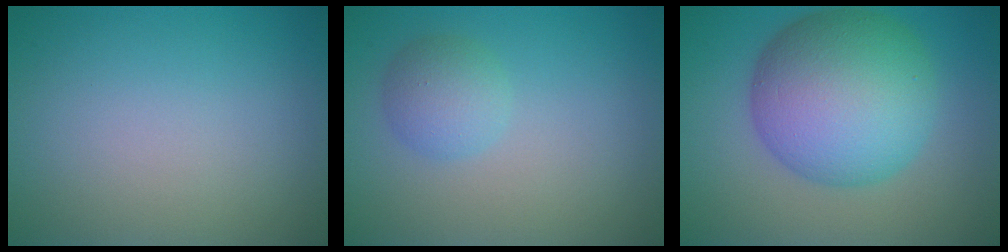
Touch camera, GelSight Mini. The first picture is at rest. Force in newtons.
{"total": 2.6, "press": 2.6, "slide": 0.1}
{"total": 11.5, "press": 11.5, "slide": 0.1}